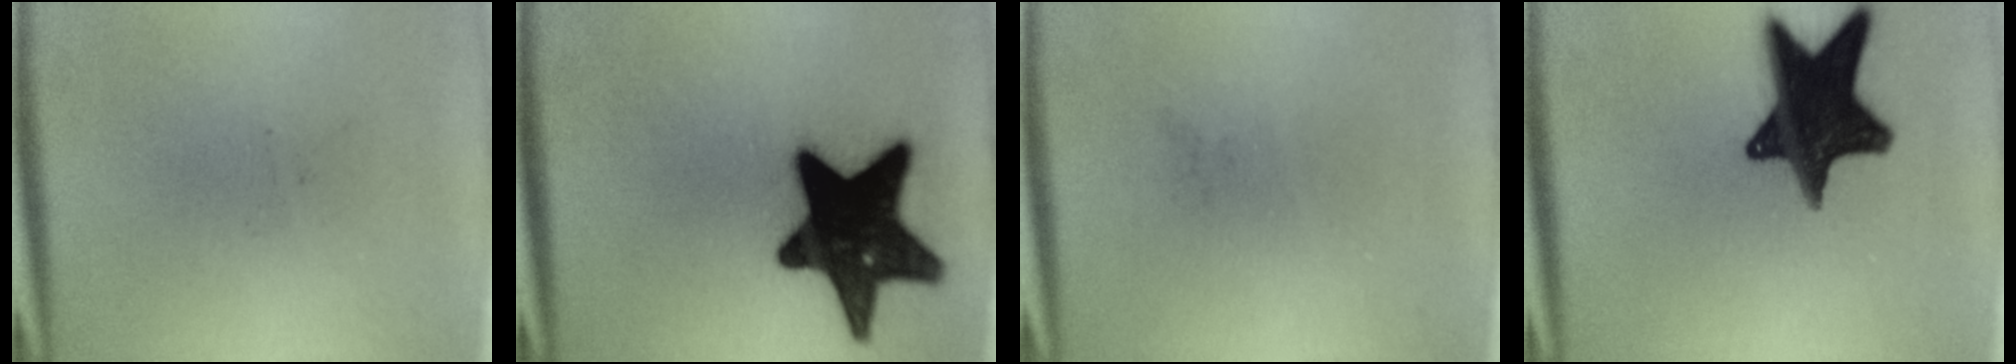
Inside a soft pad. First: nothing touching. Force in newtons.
{"total": 18.7}
{"total": 0.0}
{"total": 17.8}